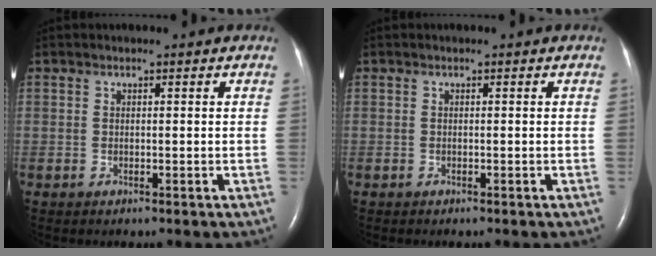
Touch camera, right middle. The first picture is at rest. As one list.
[{"total": 0.0}]